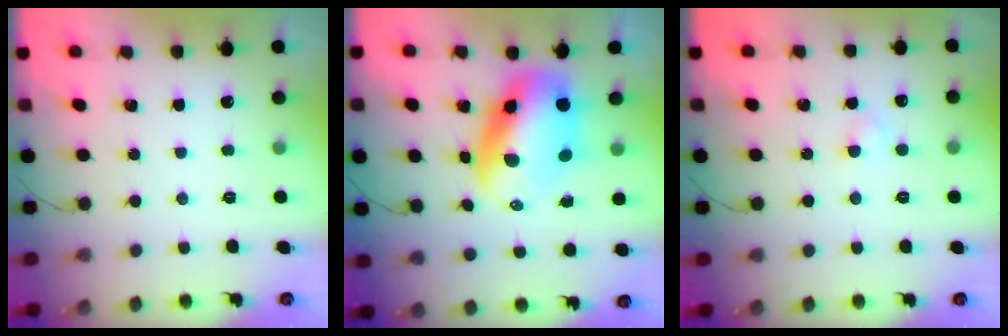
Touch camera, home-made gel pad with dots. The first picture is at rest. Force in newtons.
{"total": 11.8, "press": 11.4, "slide": 3.1}
{"total": 2.1, "press": 1.9, "slide": 1.0}